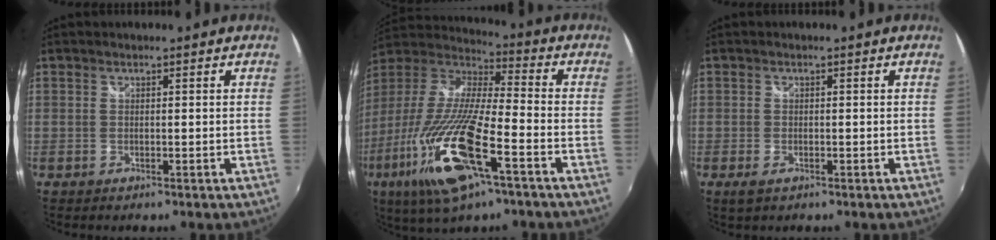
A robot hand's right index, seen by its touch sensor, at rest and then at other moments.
{"total": 23.5, "force": [-10.5, 4.8, 20.5], "torque": [-0.403, -0.060, -0.203]}
{"total": 2.2, "force": [-1.2, 1.1, 1.5], "torque": [-0.030, -0.007, -0.021]}